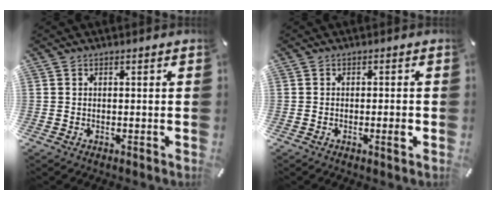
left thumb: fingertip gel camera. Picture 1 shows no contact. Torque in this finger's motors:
{"motor_torque": [-0.10, 0.13, 0.02, -0.12, -0.01]}